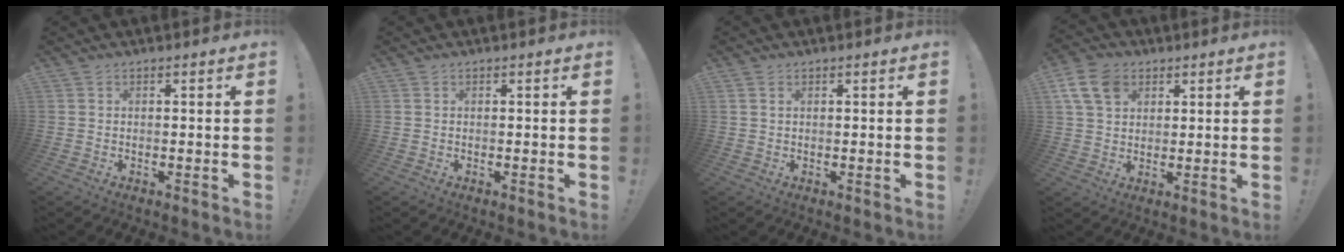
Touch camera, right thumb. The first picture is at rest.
{"total": 0.0}
{"total": 0.9, "force": [0.5, 0.4, 0.6], "torque": [-0.013, 0.001, 0.011]}
{"total": 10.3, "force": [4.7, 7.3, 5.5], "torque": [-0.103, -0.007, 0.093]}